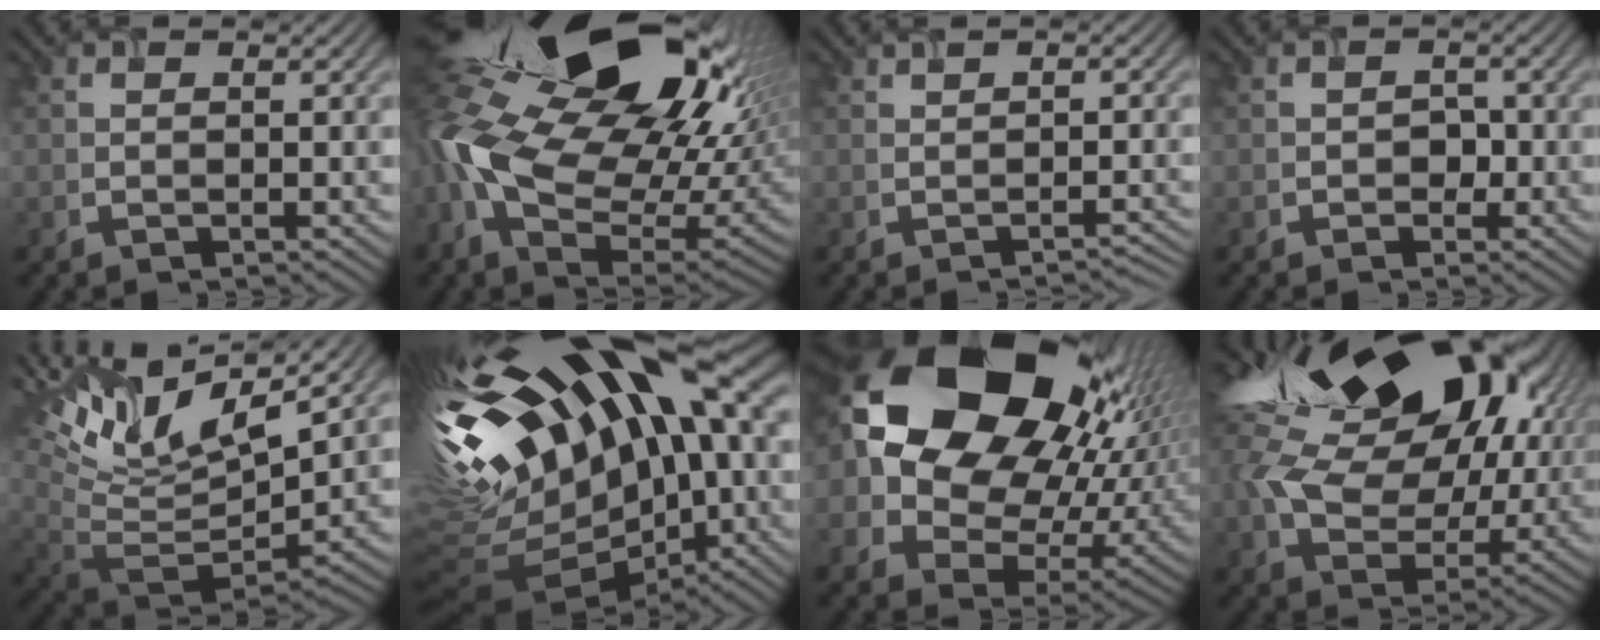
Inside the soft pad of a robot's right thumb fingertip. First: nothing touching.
{"total": 21.9, "force": [5.8, 12.7, 16.8], "torque": [-0.354, -0.037, 0.126]}
{"total": 1.4, "force": [-0.8, 0.3, 1.1], "torque": [-0.015, 0.004, -0.011]}
{"total": 1.4, "force": [-0.4, 1.2, 0.6], "torque": [-0.007, 0.000, -0.009]}
{"total": 14.3, "force": [7.8, 5.3, 10.7], "torque": [-0.232, 0.013, 0.145]}
{"total": 21.2, "force": [2.6, 10.4, 18.3], "torque": [-0.347, -0.031, 0.052]}
{"total": 21.3, "force": [5.6, 15.3, 13.8], "torque": [-0.295, -0.003, 0.117]}
{"total": 21.9, "force": [6.3, 14.3, 15.3], "torque": [-0.312, -0.011, 0.129]}